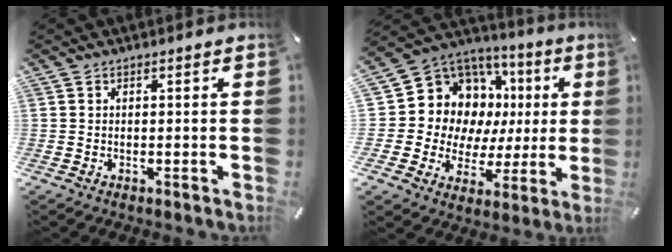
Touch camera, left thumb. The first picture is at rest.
{"total": 13.1, "force": [3.9, 11.4, 5.0], "torque": [-0.090, -0.053, 0.089]}